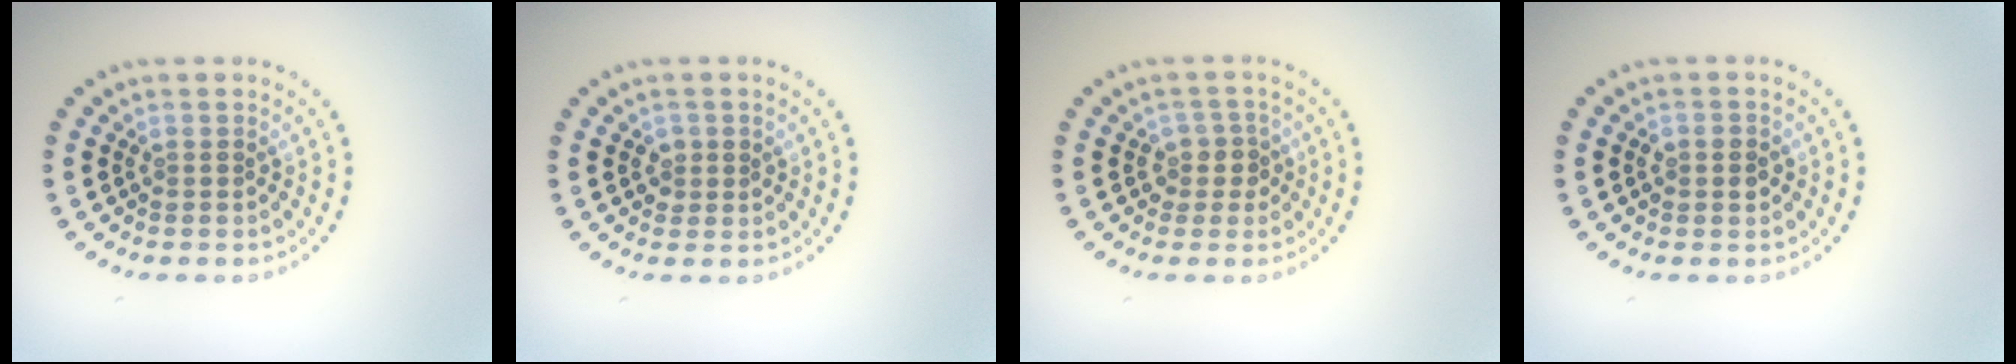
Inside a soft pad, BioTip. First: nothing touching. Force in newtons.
{"total": 1.1, "press": 1.1, "slide": 0.3}
{"total": 1.9, "press": 1.6, "slide": 1.1}
{"total": 1.4, "press": 1.4, "slide": 0.3}